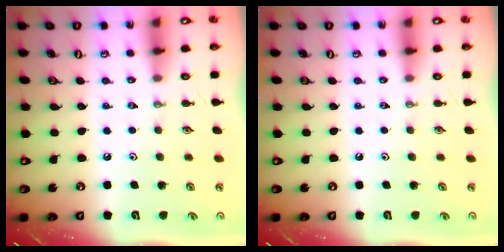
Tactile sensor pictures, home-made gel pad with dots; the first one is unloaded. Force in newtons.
{"total": 0.0}